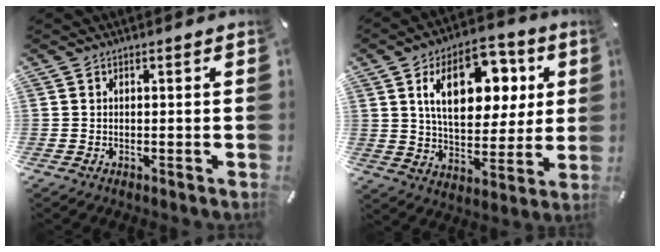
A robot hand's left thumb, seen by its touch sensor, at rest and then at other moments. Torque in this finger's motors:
{"motor_torque": [2.39, 2.62, 1.48, -1.29, 0.18]}